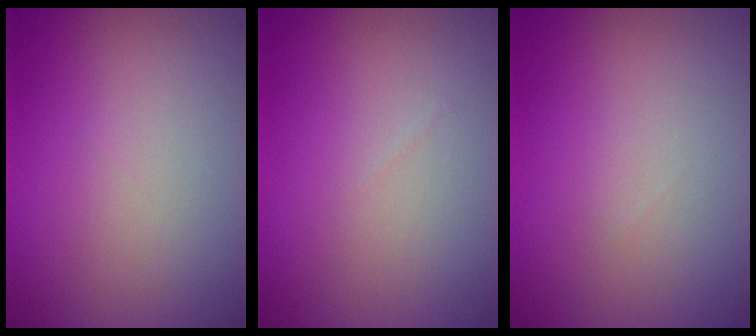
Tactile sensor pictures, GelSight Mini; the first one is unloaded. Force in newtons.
{"total": 0.0}
{"total": 0.0}